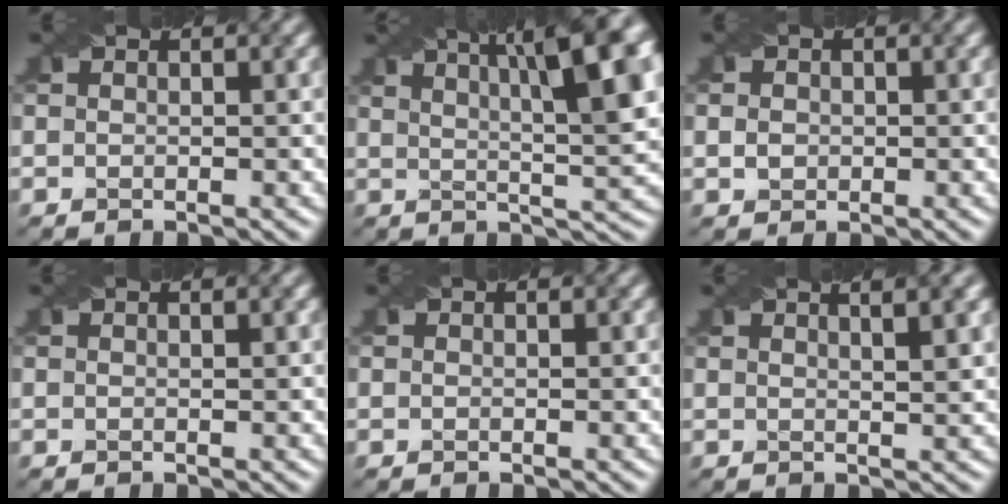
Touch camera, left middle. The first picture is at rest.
{"total": 12.5, "force": [5.5, 3.3, 10.7], "torque": [-0.117, 0.026, 0.076]}
{"total": 1.5, "force": [0.0, 1.3, 0.7], "torque": [-0.014, 0.000, -0.002]}
{"total": 0.8, "force": [0.5, 0.1, 0.5], "torque": [-0.008, 0.001, 0.006]}
{"total": 0.0}
{"total": 4.7, "force": [2.8, 1.6, 3.5], "torque": [-0.017, 0.023, 0.009]}